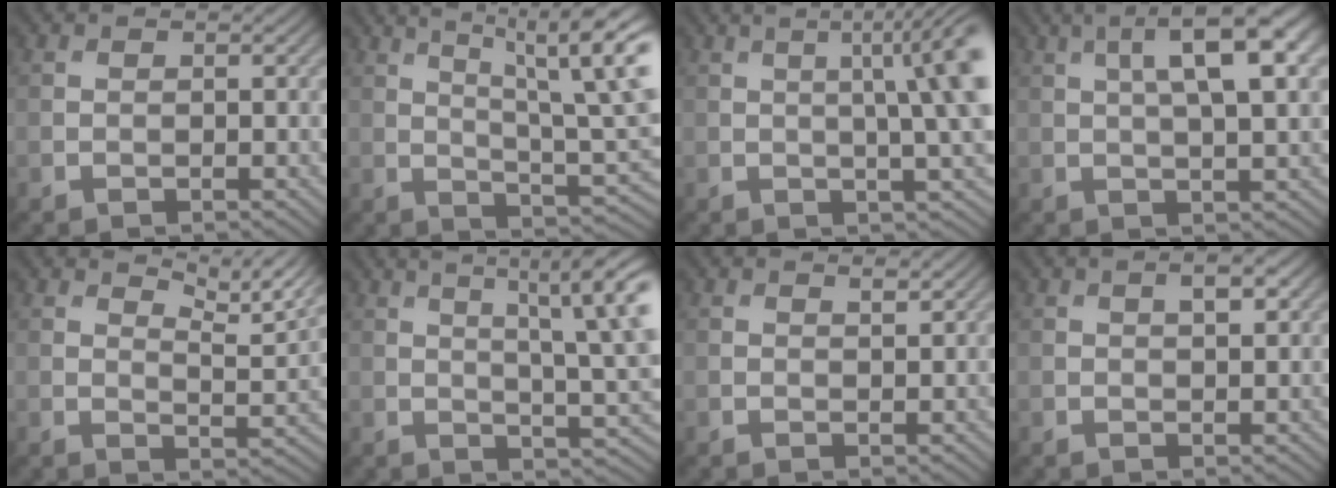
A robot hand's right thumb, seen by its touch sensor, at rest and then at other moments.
{"total": 14.0, "force": [5.7, 3.5, 12.2], "torque": [-0.176, 0.017, 0.090]}
{"total": 9.3, "force": [1.3, 2.0, 9.0], "torque": [-0.093, 0.018, 0.014]}
{"total": 10.3, "force": [3.5, 2.7, 9.3], "torque": [-0.142, 0.014, 0.050]}
{"total": 6.2, "force": [4.8, 1.3, 3.6], "torque": [-0.069, -0.005, 0.078]}
{"total": 12.8, "force": [4.4, 3.2, 11.5], "torque": [-0.160, 0.023, 0.070]}
{"total": 0.8, "force": [0.6, 0.1, 0.5], "torque": [-0.008, 0.000, 0.012]}
{"total": 2.2, "force": [0.8, 0.7, 1.9], "torque": [-0.028, 0.000, 0.015]}